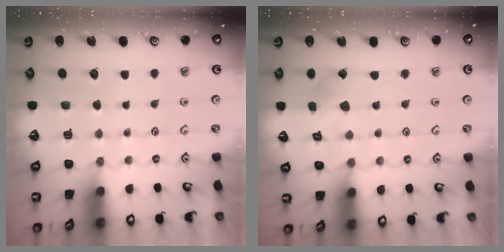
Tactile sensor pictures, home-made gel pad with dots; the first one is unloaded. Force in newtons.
{"total": 2.8, "press": 2.8, "slide": 0.3}